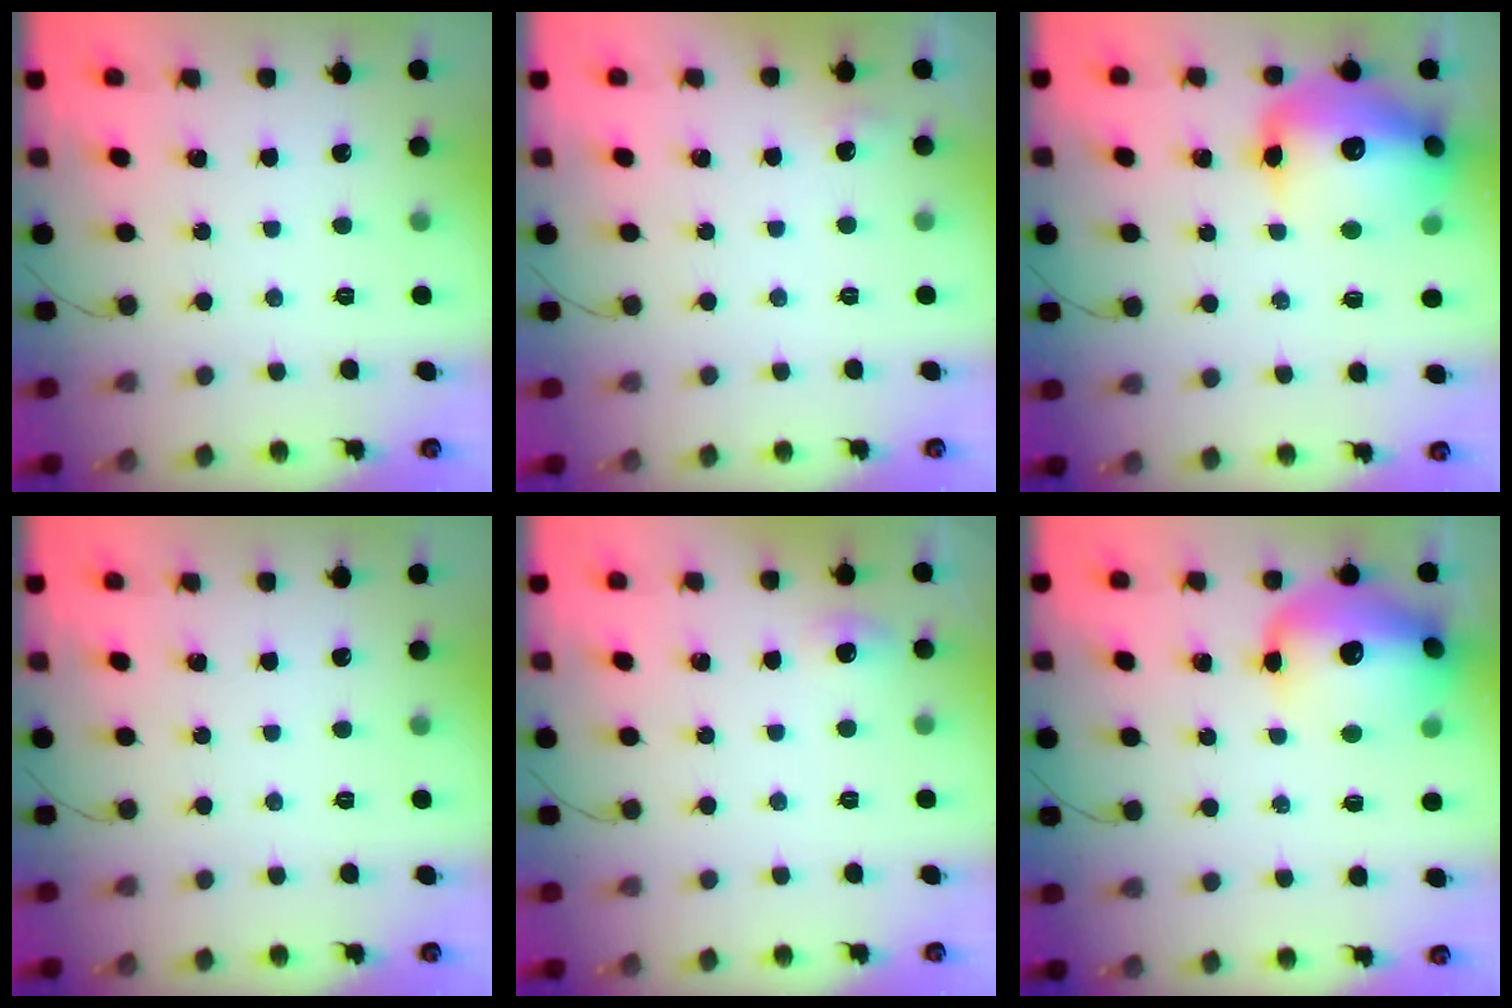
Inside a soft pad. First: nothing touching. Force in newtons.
{"total": 3.7, "press": 3.4, "slide": 1.5}
{"total": 19.8, "press": 19.5, "slide": 3.6}
{"total": 0.0}
{"total": 4.5, "press": 4.3, "slide": 1.3}
{"total": 19.7, "press": 18.4, "slide": 7.2}